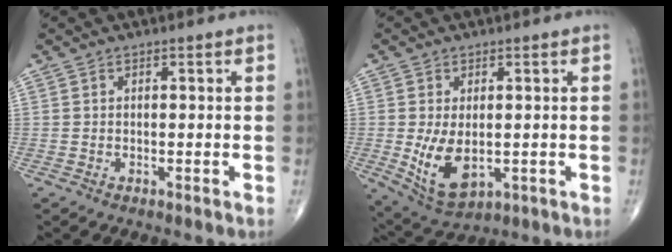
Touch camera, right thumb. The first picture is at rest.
{"total": 8.7, "force": [-1.0, 4.9, 7.1], "torque": [-0.127, -0.015, 0.001]}